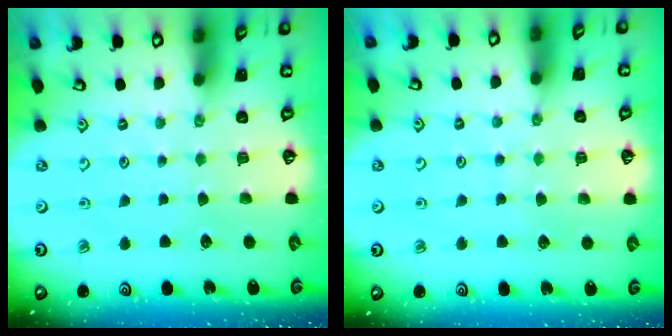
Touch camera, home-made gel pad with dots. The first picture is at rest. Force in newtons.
{"total": 3.8, "press": 3.8, "slide": 0.3}